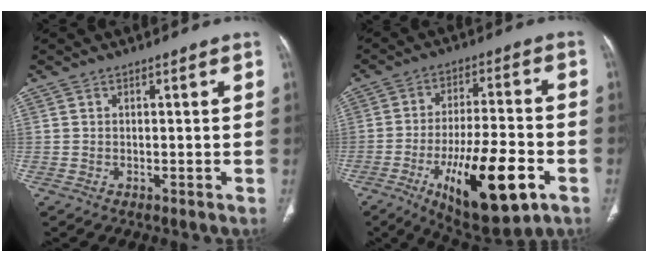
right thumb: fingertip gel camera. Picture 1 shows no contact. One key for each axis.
{"total": 19.1, "fx": -7.8, "fy": 6.5, "fz": 16.2, "tx": -0.261, "ty": 0.018, "tz": -0.113}